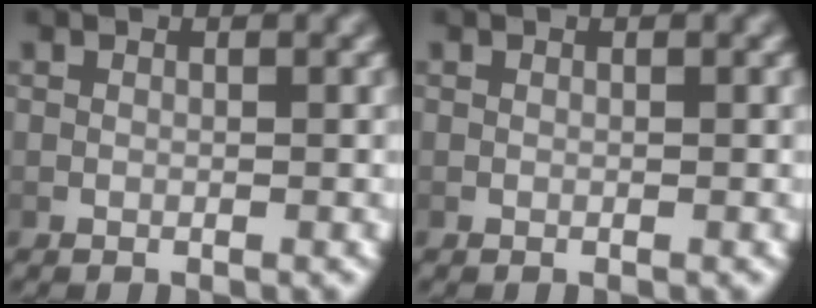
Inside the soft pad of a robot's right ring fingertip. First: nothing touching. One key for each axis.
{"total": 0.0}